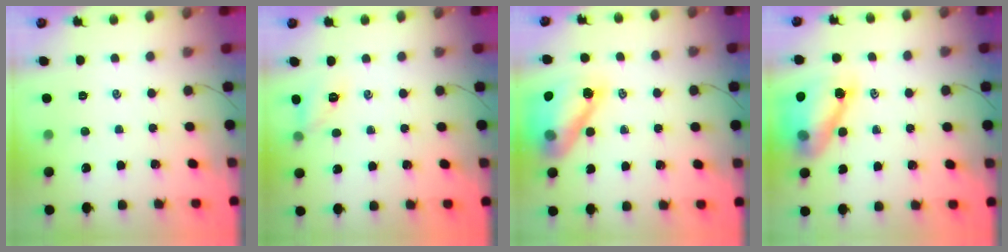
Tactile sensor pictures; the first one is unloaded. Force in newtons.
{"total": 6.3, "press": 6.2, "slide": 0.7}
{"total": 15.8, "press": 15.2, "slide": 4.3}
{"total": 12.3, "press": 11.8, "slide": 3.5}